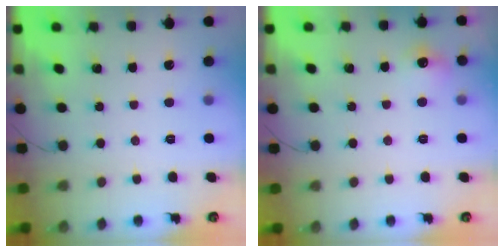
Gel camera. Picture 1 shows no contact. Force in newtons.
{"total": 6.3, "press": 6.2, "slide": 1.2}